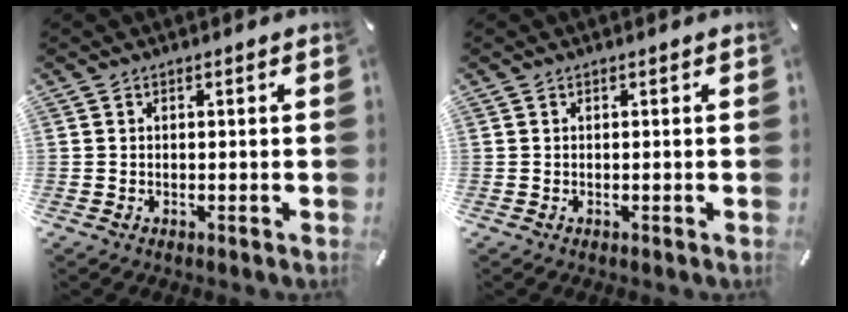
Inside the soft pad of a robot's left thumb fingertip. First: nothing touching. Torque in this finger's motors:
{"motor_torque": [0.00, 0.00, 0.00, 0.00, 0.00]}